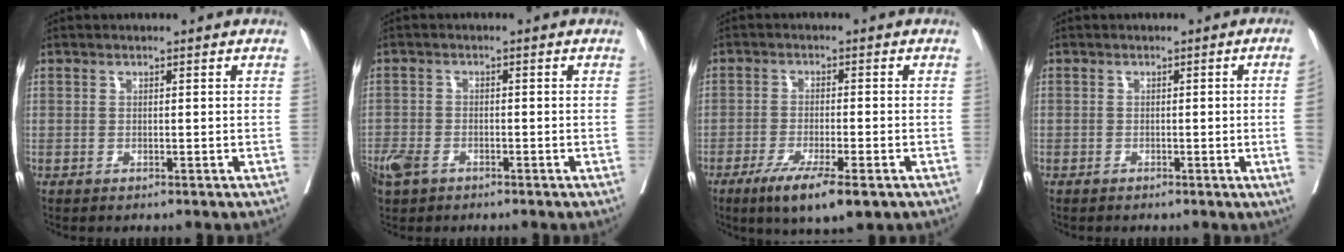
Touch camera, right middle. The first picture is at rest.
{"total": 5.0, "force": [-3.4, 2.9, 2.3], "torque": [-0.047, -0.003, -0.063]}
{"total": 8.5, "force": [-5.1, 1.3, 6.6], "torque": [-0.108, -0.019, -0.078]}
{"total": 3.4, "force": [-0.5, -1.4, 3.0], "torque": [-0.032, -0.004, -0.006]}